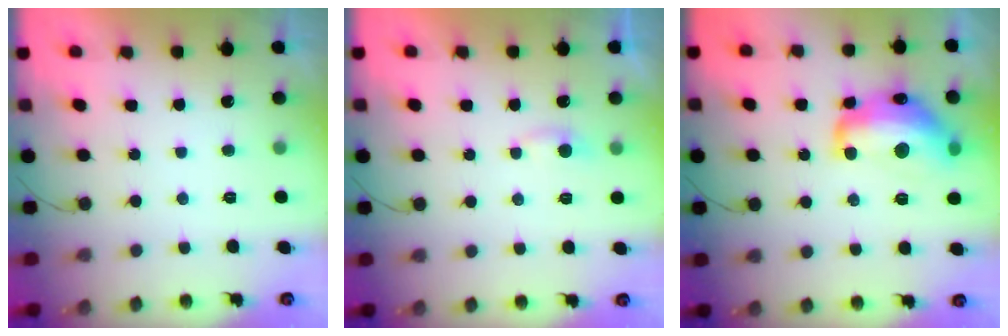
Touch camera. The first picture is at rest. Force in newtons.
{"total": 3.1, "press": 3.0, "slide": 0.4}
{"total": 16.1, "press": 16.0, "slide": 1.1}